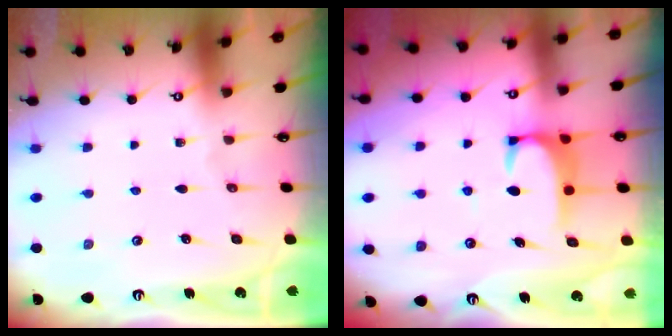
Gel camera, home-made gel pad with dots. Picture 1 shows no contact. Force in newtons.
{"total": 2.5, "press": 2.4, "slide": 0.7}